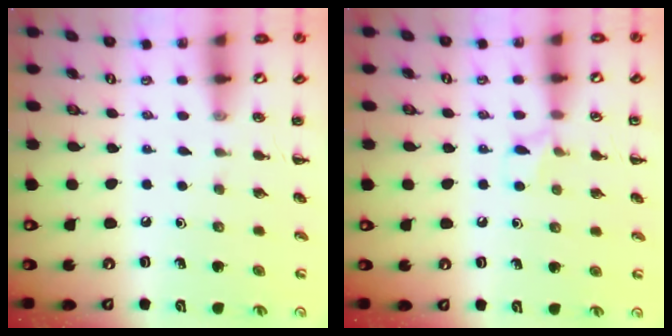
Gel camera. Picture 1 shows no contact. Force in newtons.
{"total": 6.4, "press": 6.2, "slide": 1.9}